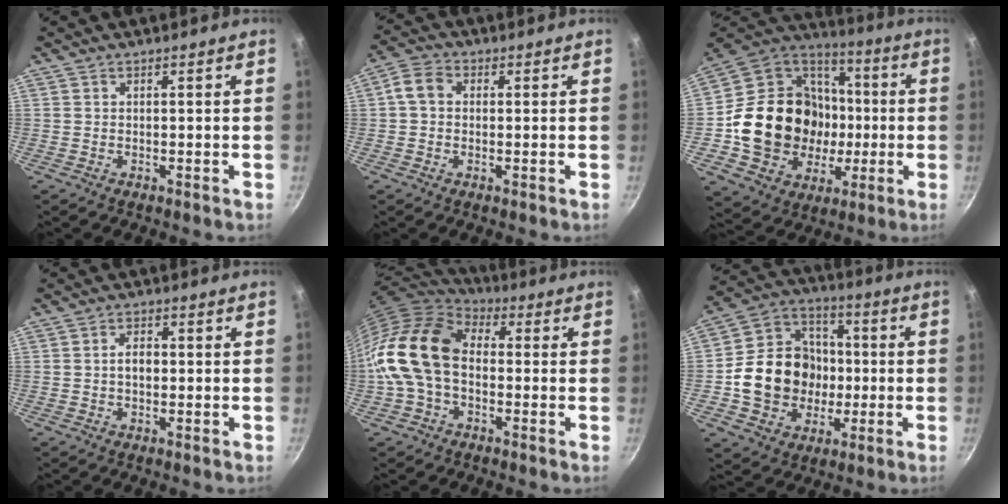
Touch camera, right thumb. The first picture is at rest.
{"total": 4.7, "force": [0.4, 3.7, 2.9], "torque": [-0.057, 0.011, -0.006]}
{"total": 25.3, "force": [-1.5, 21.4, 13.5], "torque": [-0.219, 0.033, -0.007]}
{"total": 3.2, "force": [-0.1, 2.1, 2.4], "torque": [-0.028, 0.012, -0.003]}
{"total": 16.6, "force": [-1.1, 11.5, 11.9], "torque": [-0.214, 0.039, -0.037]}
{"total": 17.6, "force": [-2.0, 15.2, 8.6], "torque": [-0.118, 0.036, -0.033]}